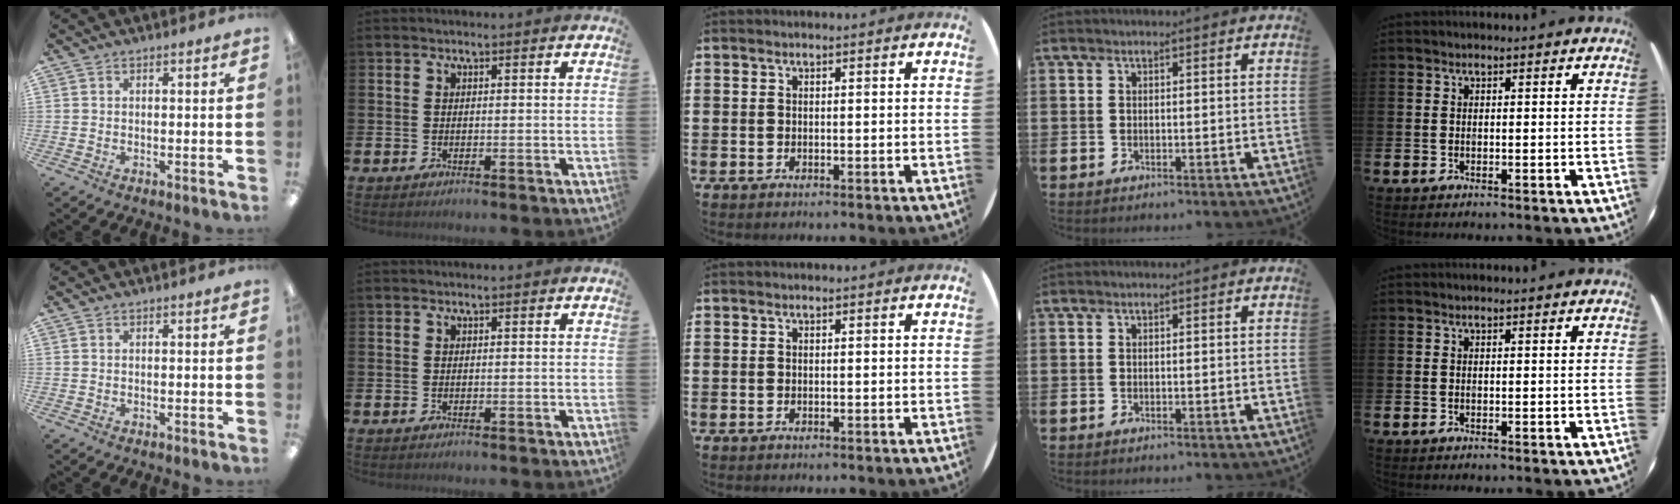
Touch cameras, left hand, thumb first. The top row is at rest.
{}